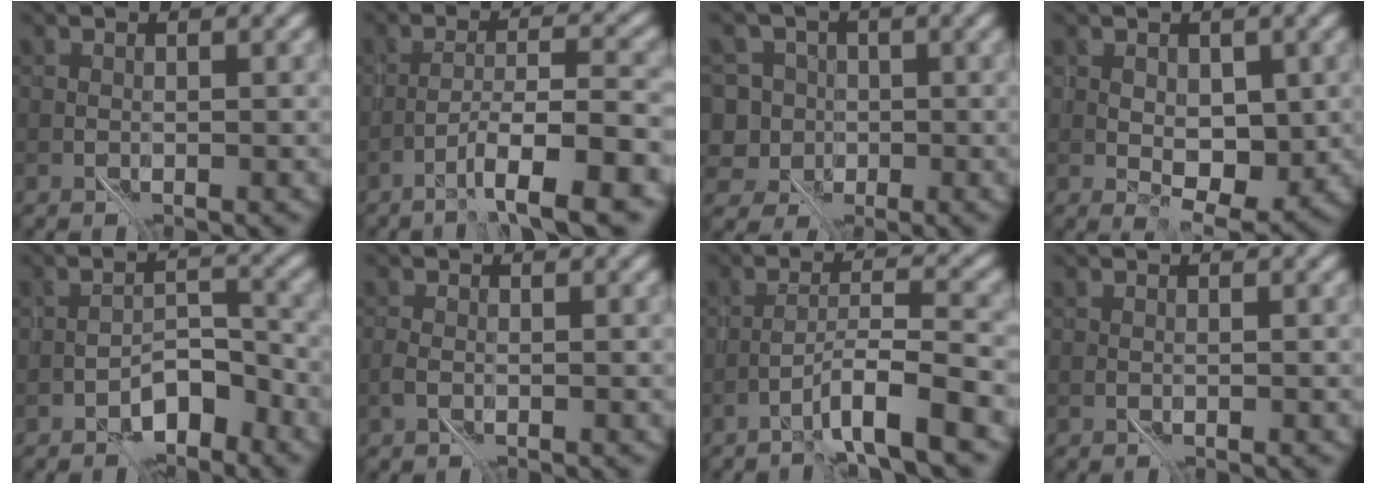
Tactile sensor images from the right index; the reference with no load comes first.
{"total": 5.8, "force": [-3.3, 0.3, 4.8], "torque": [-0.065, 0.018, -0.058]}
{"total": 7.8, "force": [0.2, 7.4, 2.4], "torque": [-0.049, 0.032, -0.036]}
{"total": 2.7, "force": [0.7, 1.6, 2.1], "torque": [-0.029, -0.004, 0.014]}
{"total": 4.1, "force": [-3.0, 1.7, 2.2], "torque": [-0.022, 0.013, -0.052]}
{"total": 1.1, "force": [-0.6, 0.7, 0.6], "torque": [-0.013, -0.002, -0.014]}
{"total": 4.4, "force": [-2.8, -0.3, 3.3], "torque": [-0.049, 0.019, -0.057]}
{"total": 0.0}